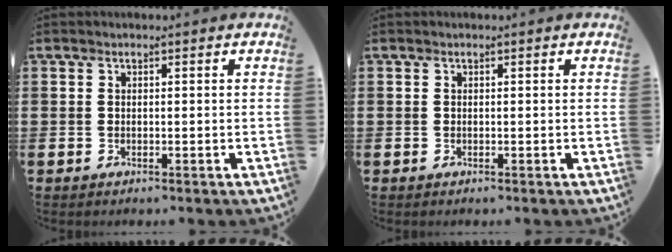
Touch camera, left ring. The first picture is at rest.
{"total": 0.0}